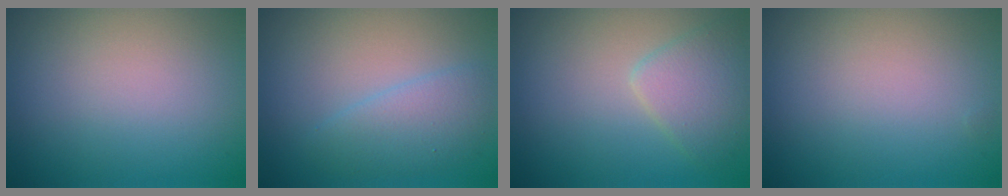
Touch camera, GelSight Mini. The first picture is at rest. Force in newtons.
{"total": 2.8, "press": 2.8, "slide": 0.2}
{"total": 3.2, "press": 3.2, "slide": 0.1}
{"total": 0.0}